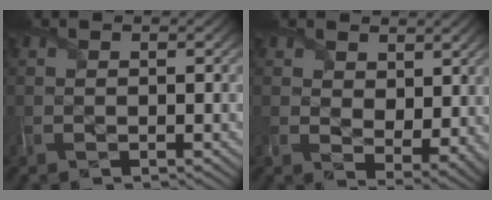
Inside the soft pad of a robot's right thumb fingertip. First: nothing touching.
{"total": 6.2, "force": [2.9, 4.1, 3.7], "torque": [-0.068, -0.019, 0.060]}